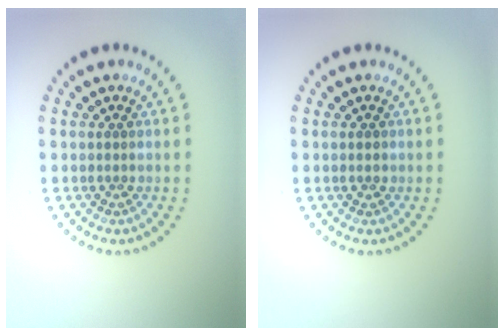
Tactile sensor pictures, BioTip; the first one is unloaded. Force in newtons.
{"total": 0.8, "press": 0.8, "slide": 0.1}